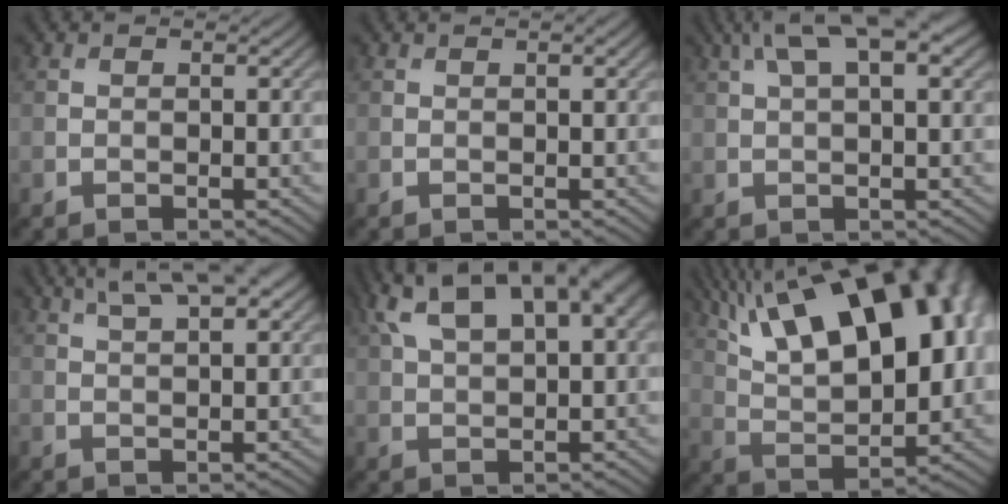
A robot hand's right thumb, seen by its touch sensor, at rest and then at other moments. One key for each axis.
{"total": 0.8, "fx": 0.4, "fy": -0.1, "fz": 0.7, "tx": -0.010, "ty": 0.001, "tz": 0.007}
{"total": 8.0, "fx": 3.8, "fy": 2.7, "fz": 6.5, "tx": -0.115, "ty": 0.017, "tz": 0.065}
{"total": 6.7, "fx": 4.3, "fy": 1.8, "fz": 4.8, "tx": -0.074, "ty": 0.014, "tz": 0.066}
{"total": 14.9, "fx": 7.9, "fy": 6.4, "fz": 10.9, "tx": -0.224, "ty": 0.032, "tz": 0.131}
{"total": 20.3, "fx": 9.4, "fy": 9.0, "fz": 15.5, "tx": -0.253, "ty": 0.061, "tz": 0.140}